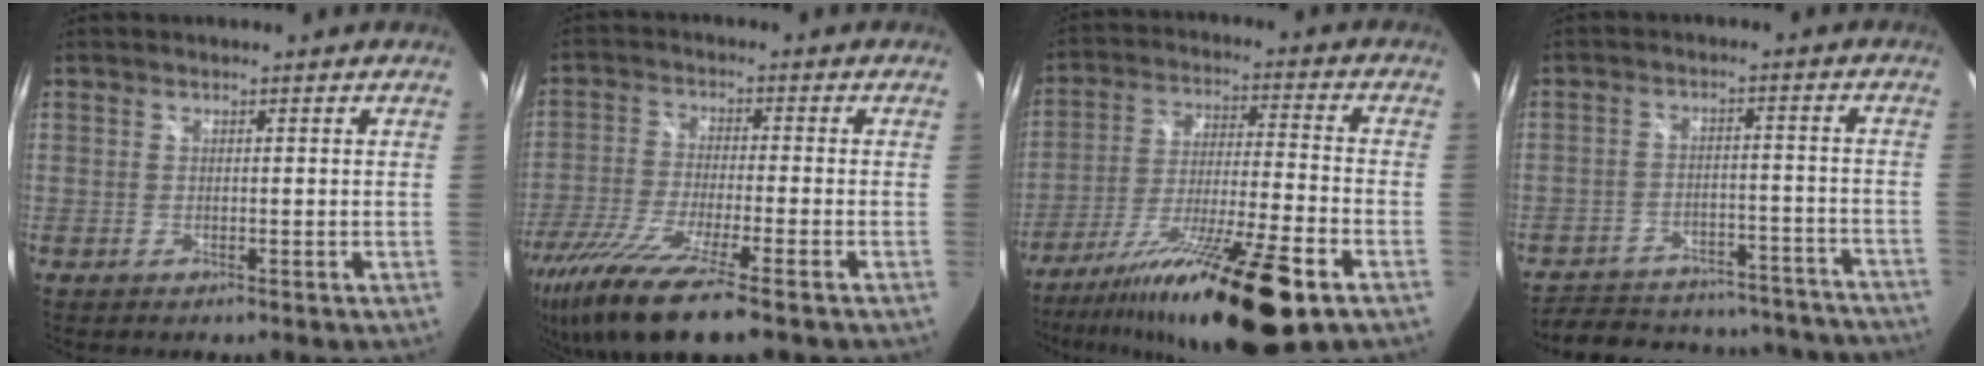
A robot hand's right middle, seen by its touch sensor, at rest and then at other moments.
{"total": 16.3, "force": [-11.6, 1.6, 11.3], "torque": [-0.237, -0.059, -0.211]}
{"total": 21.4, "force": [-14.3, 1.6, 15.8], "torque": [-0.281, -0.033, -0.240]}
{"total": 28.4, "force": [-24.5, 10.0, 10.2], "torque": [-0.204, 0.020, -0.294]}